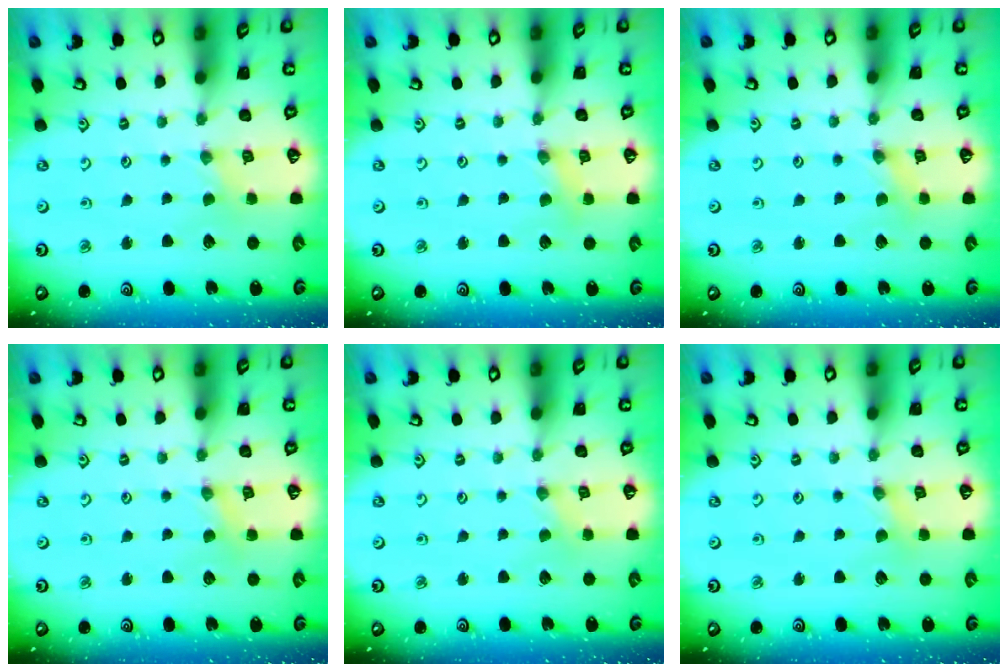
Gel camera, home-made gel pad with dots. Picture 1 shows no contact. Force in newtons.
{"total": 1.6, "press": 1.6, "slide": 0.2}
{"total": 0.0}
{"total": 1.7, "press": 1.6, "slide": 0.4}
{"total": 0.0}
{"total": 0.9, "press": 0.8, "slide": 0.2}